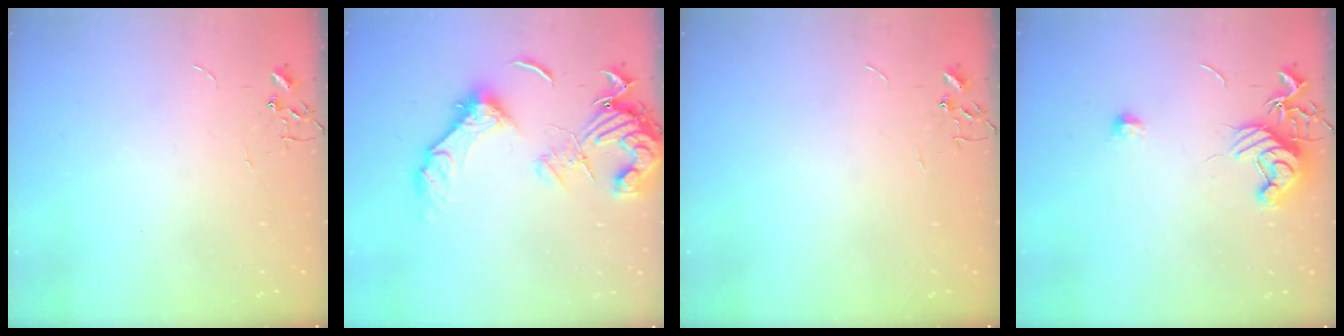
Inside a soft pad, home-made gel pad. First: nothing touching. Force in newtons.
{"total": 16.8, "press": 16.7, "slide": 2.2}
{"total": 0.0}
{"total": 10.9, "press": 10.9, "slide": 0.4}